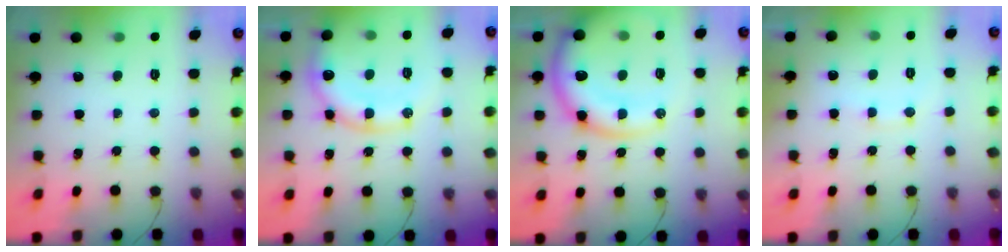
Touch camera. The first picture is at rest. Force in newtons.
{"total": 16.4, "press": 16.2, "slide": 2.3}
{"total": 18.0, "press": 17.7, "slide": 3.5}
{"total": 7.4, "press": 7.2, "slide": 1.5}